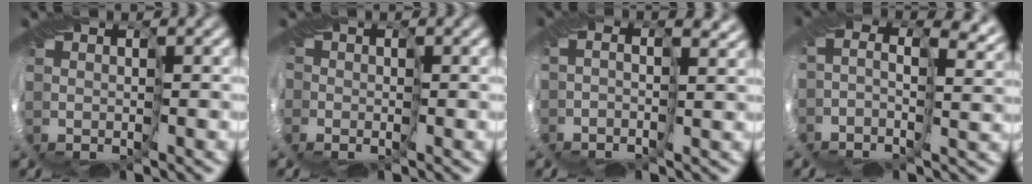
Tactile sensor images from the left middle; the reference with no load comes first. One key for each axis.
{"total": 1.7, "fx": -0.3, "fy": 1.6, "fz": 0.5, "tx": -0.008, "ty": -0.005, "tz": -0.009}
{"total": 5.2, "fx": 1.7, "fy": 3.2, "fz": 3.6, "tx": -0.062, "ty": 0.019, "tz": 0.019}
{"total": 7.2, "fx": 1.6, "fy": 4.5, "fz": 5.4, "tx": -0.081, "ty": 0.016, "tz": 0.018}